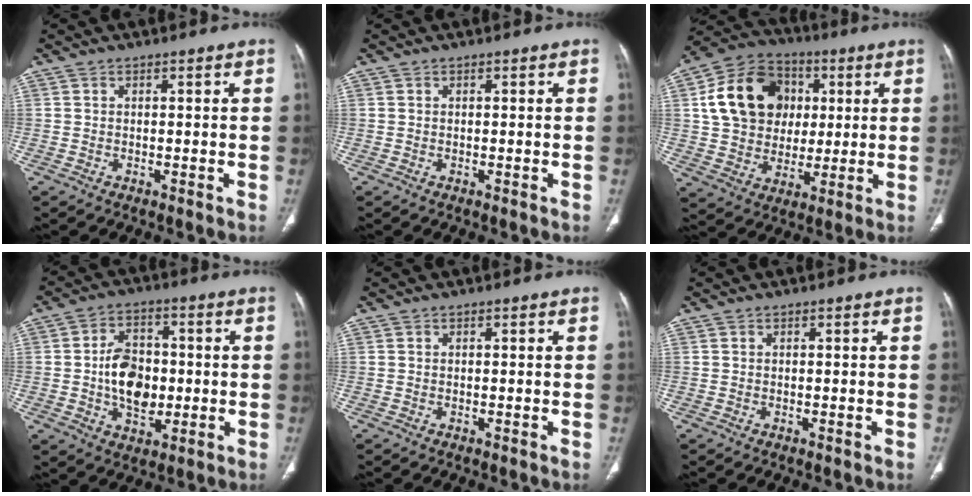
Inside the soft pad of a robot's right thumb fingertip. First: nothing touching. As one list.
[{"total": 0.0}, {"total": 17.7, "force": [4.0, 14.4, 9.5], "torque": [-0.145, 0.011, 0.070]}, {"total": 11.0, "force": [-0.7, 7.6, 7.9], "torque": [-0.106, 0.011, -0.010]}, {"total": 0.0}, {"total": 0.0}]